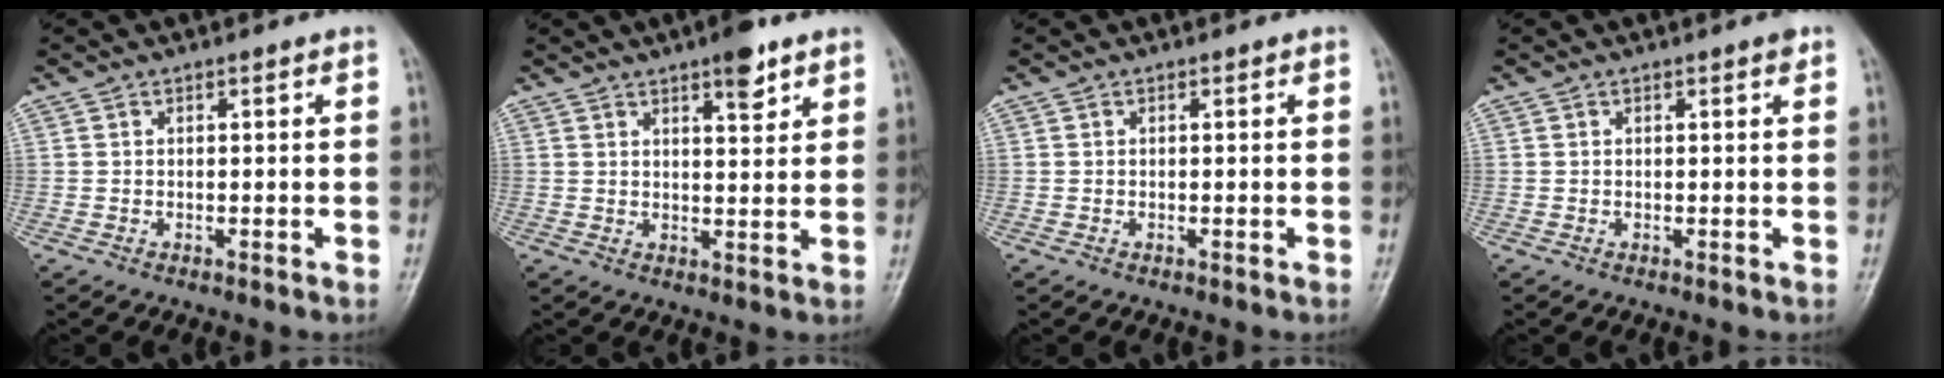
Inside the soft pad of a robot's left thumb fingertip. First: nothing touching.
{"total": 5.9, "force": [3.7, 1.9, 4.1], "torque": [-0.045, -0.019, 0.050]}
{"total": 0.0}
{"total": 0.9, "force": [0.5, 0.2, 0.7], "torque": [-0.008, 0.000, 0.005]}